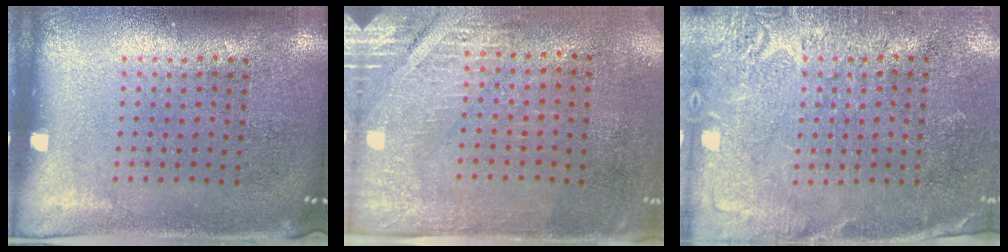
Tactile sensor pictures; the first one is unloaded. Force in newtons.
{"total": 2.9, "press": 2.5, "slide": 1.4}
{"total": 2.8, "press": 2.6, "slide": 0.9}